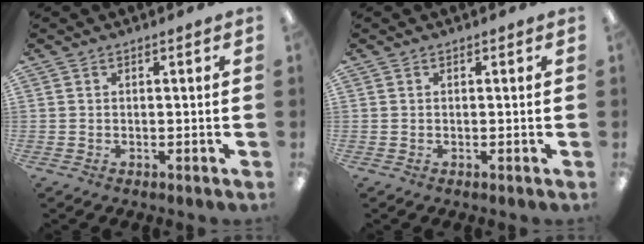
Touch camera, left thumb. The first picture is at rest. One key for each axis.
{"total": 0.0}